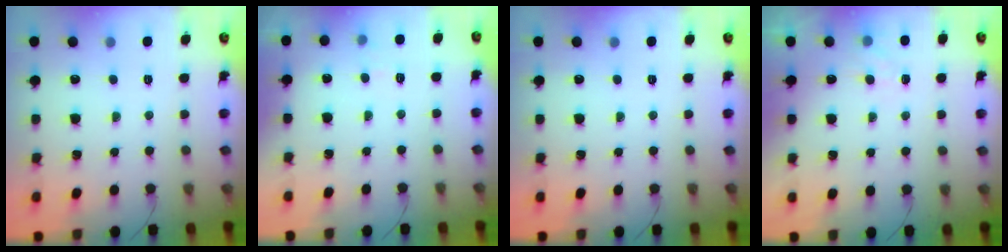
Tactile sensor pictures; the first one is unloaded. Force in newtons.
{"total": 5.7, "press": 5.5, "slide": 1.7}
{"total": 0.0}
{"total": 7.0, "press": 6.8, "slide": 1.8}